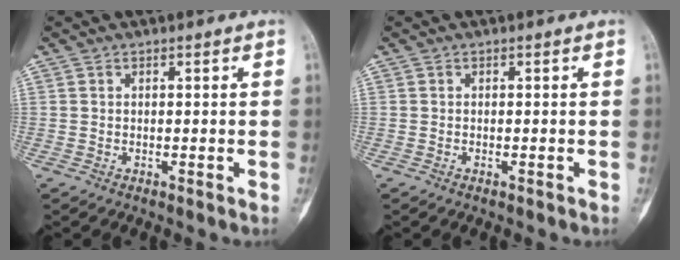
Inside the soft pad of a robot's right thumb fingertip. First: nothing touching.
{"total": 0.5, "force": [-0.3, 0.2, 0.3], "torque": [-0.008, 0.004, -0.004]}